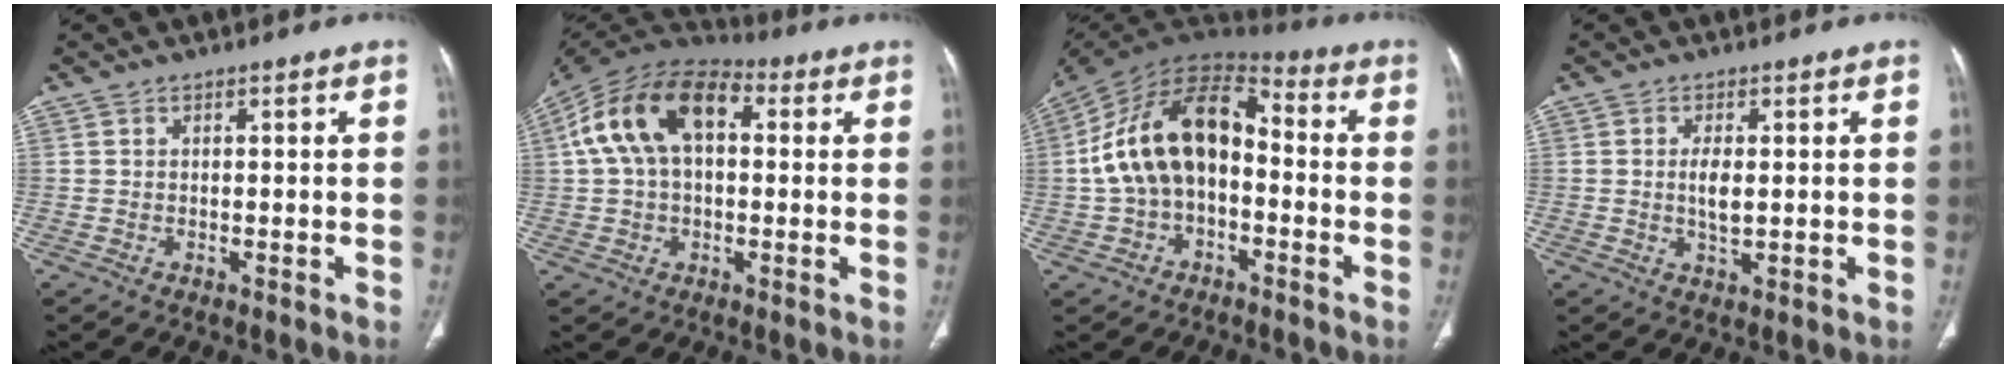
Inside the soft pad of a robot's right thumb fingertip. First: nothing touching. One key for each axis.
{"total": 16.4, "fx": 3.4, "fy": 10.0, "fz": 12.6, "tx": -0.223, "ty": 0.038, "tz": 0.051}
{"total": 17.4, "fx": -1.0, "fy": 10.8, "fz": 13.6, "tx": -0.232, "ty": 0.052, "tz": -0.027}
{"total": 3.6, "fx": 0.3, "fy": 1.4, "fz": 3.3, "tx": -0.065, "ty": -0.007, "tz": 0.009}